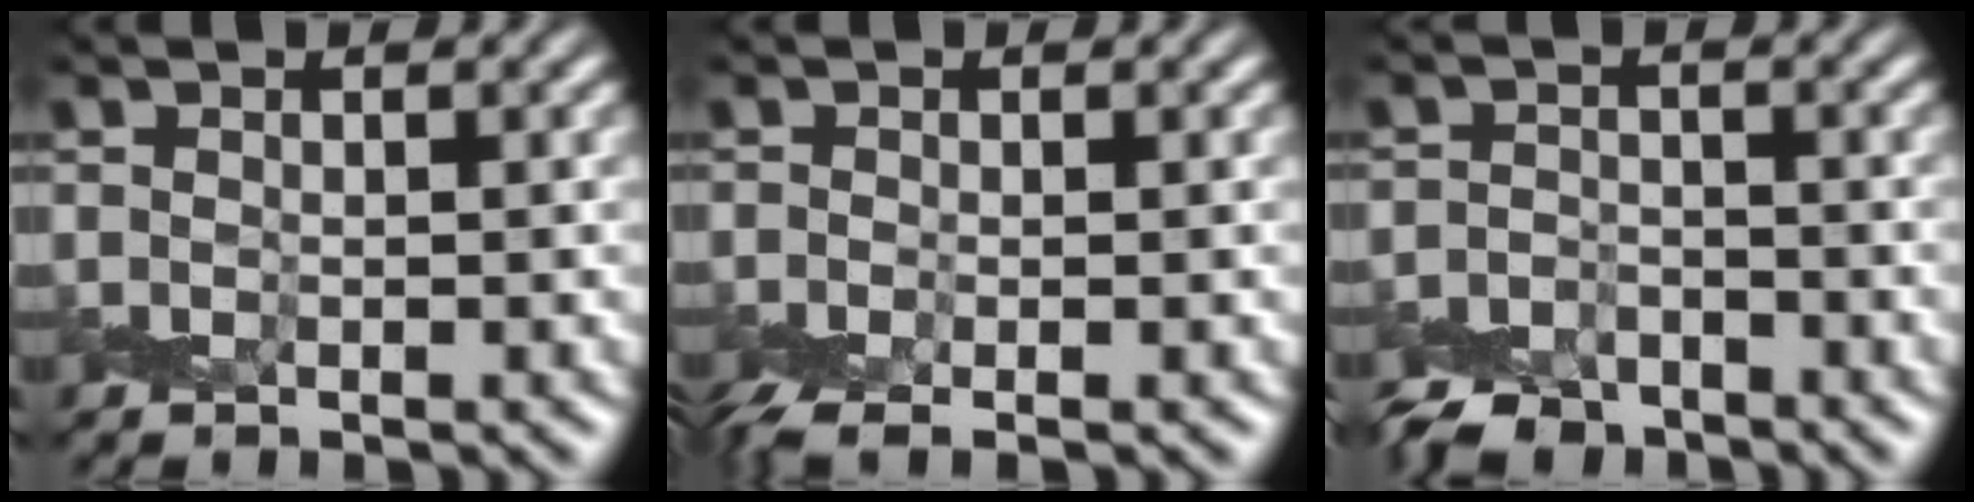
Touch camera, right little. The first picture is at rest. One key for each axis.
{"total": 2.6, "fx": -1.7, "fy": 0.8, "fz": 1.8, "tx": -0.041, "ty": -0.008, "tz": -0.041}
{"total": 3.6, "fx": -3.4, "fy": 1.2, "fz": 0.4, "tx": -0.002, "ty": -0.004, "tz": -0.067}